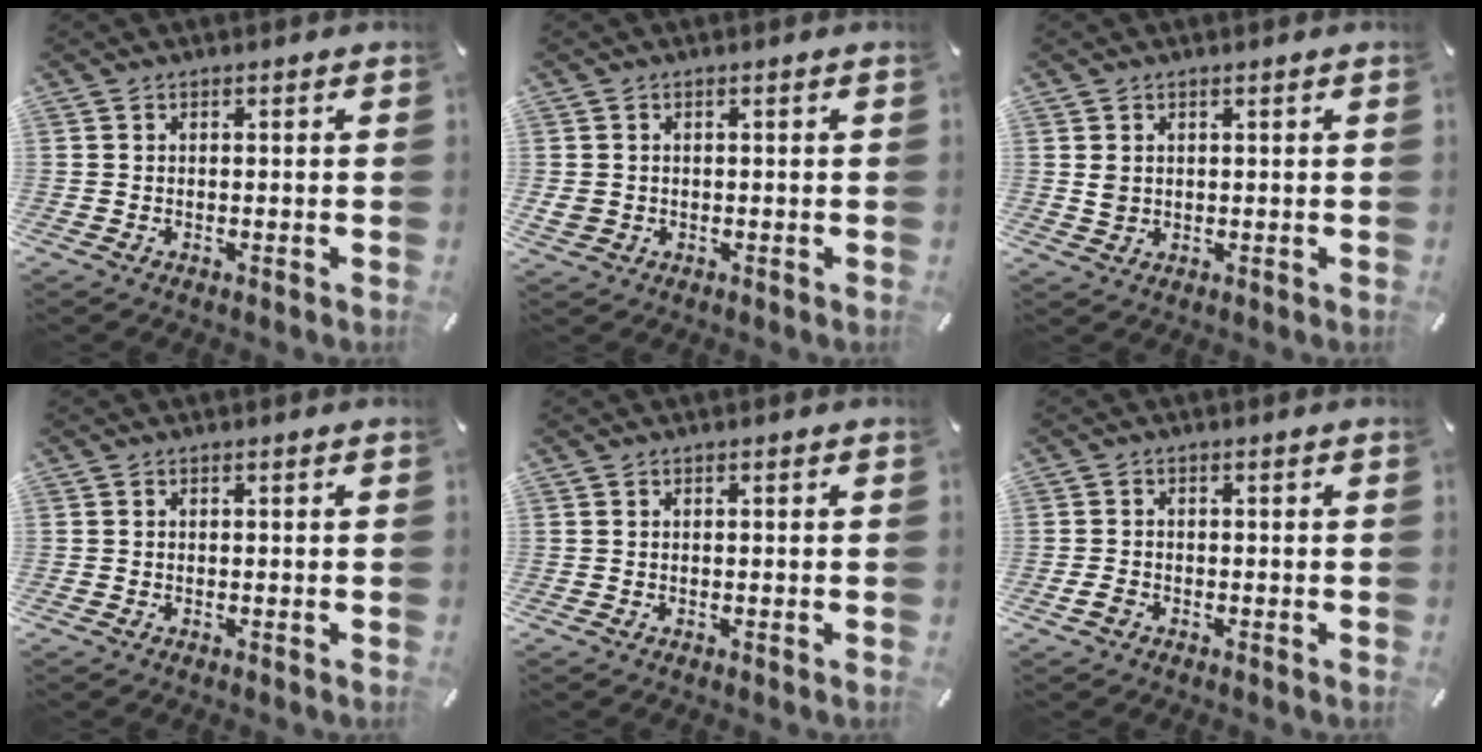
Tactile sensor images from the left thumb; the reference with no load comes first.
{"total": 2.1, "force": [0.0, 1.9, 0.8], "torque": [-0.016, 0.004, -0.001]}
{"total": 1.9, "force": [0.9, 1.5, 0.8], "torque": [-0.009, -0.001, 0.015]}
{"total": 0.0}
{"total": 0.0}
{"total": 2.0, "force": [-0.9, 1.3, 1.2], "torque": [-0.028, 0.000, -0.019]}